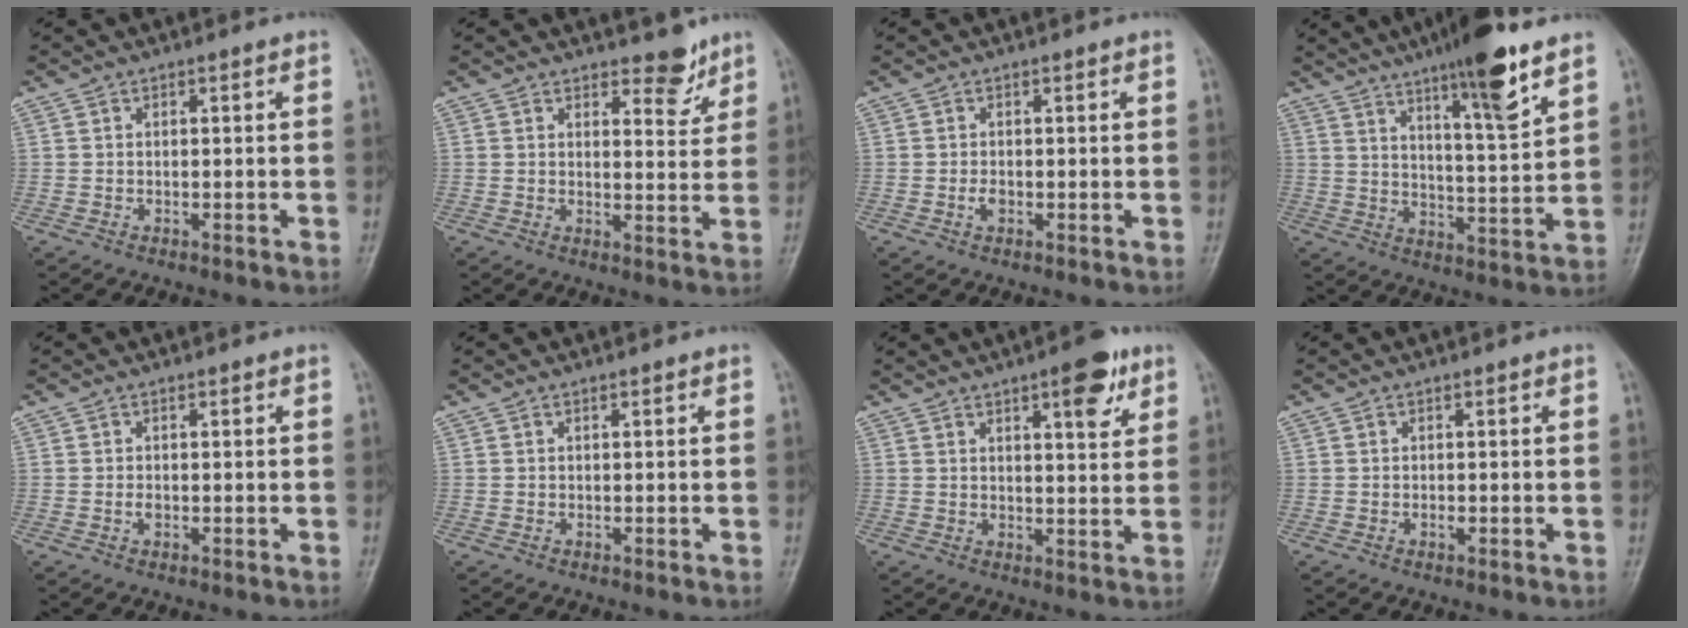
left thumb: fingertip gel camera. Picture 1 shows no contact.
{"total": 4.9, "force": [3.8, 2.1, 2.2], "torque": [-0.003, -0.030, 0.053]}
{"total": 1.4, "force": [-0.3, 0.9, 1.0], "torque": [-0.017, -0.001, -0.006]}
{"total": 13.9, "force": [8.9, 2.0, 10.4], "torque": [-0.155, -0.050, 0.144]}
{"total": 0.8, "force": [-0.1, 0.5, 0.6], "torque": [-0.009, 0.000, -0.002]}
{"total": 0.0}
{"total": 7.4, "force": [4.2, 2.4, 5.6], "torque": [-0.059, -0.020, 0.052]}
{"total": 0.6, "force": [-0.1, 0.4, 0.5], "torque": [-0.010, -0.001, -0.001]}